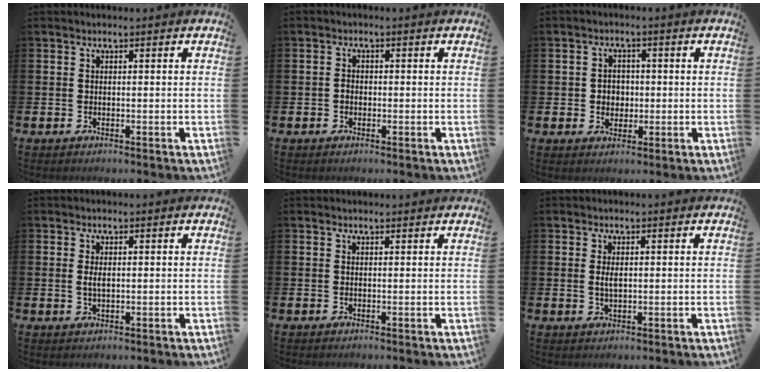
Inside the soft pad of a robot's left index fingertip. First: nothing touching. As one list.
[{"total": 1.1, "force": [-0.4, 0.9, 0.5], "torque": [0.006, -0.001, -0.013]}, {"total": 2.8, "force": [0.1, 2.6, 0.9], "torque": [-0.003, 0.001, -0.007]}, {"total": 1.5, "force": [0.2, 0.7, 1.3], "torque": [-0.019, 0.001, 0.001]}, {"total": 0.5, "force": [0.5, 0.1, 0.1], "torque": [0.006, -0.003, 0.007]}, {"total": 1.6, "force": [0.3, 0.7, 1.4], "torque": [-0.022, 0.001, 0.002]}]